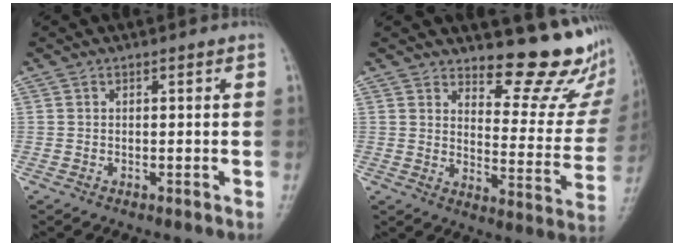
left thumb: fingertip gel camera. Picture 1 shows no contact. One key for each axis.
{"total": 14.6, "fx": 12.3, "fy": 4.3, "fz": 6.7, "tx": -0.041, "ty": -0.124, "tz": 0.155}